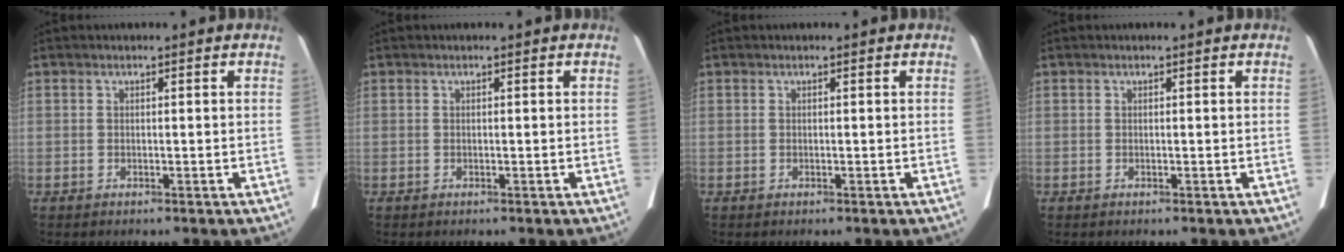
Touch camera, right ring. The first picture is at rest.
{"total": 0.0}
{"total": 0.0}
{"total": 0.0}